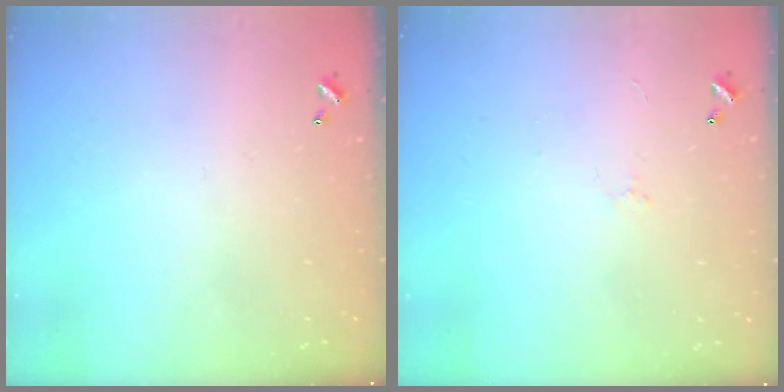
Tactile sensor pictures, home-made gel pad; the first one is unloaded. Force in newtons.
{"total": 0.5, "press": 0.1, "slide": 0.5}